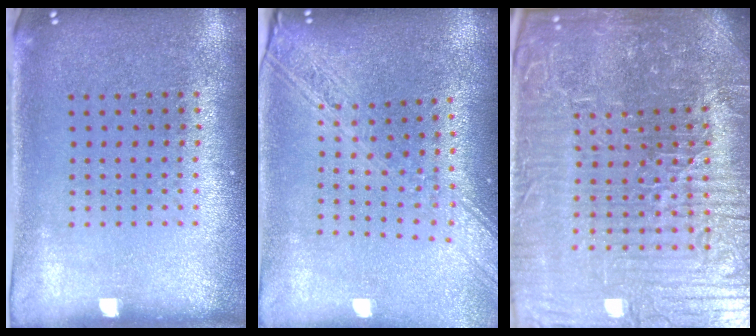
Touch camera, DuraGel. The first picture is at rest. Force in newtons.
{"total": 2.3, "press": 1.9, "slide": 1.3}
{"total": 7.4, "press": 6.7, "slide": 3.1}